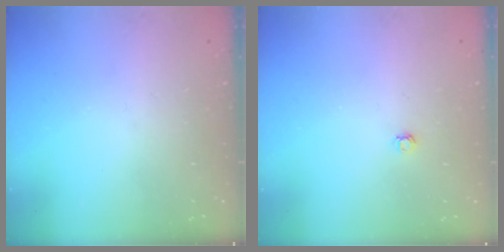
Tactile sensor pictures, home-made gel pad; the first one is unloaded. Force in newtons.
{"total": 3.0, "press": 3.0, "slide": 0.4}